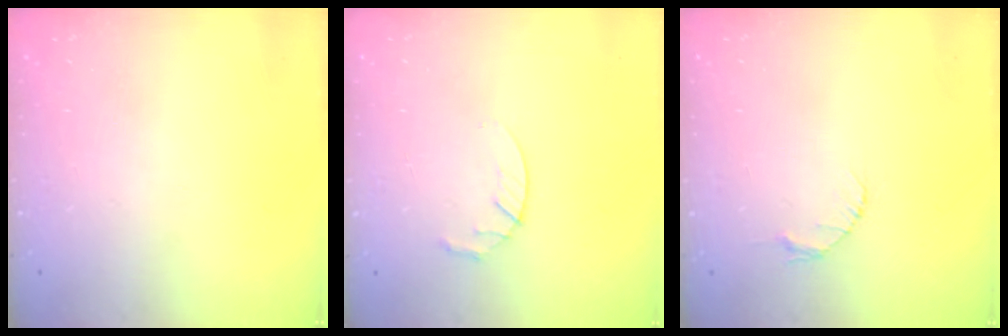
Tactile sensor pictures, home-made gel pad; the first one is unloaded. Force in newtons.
{"total": 3.0, "press": 2.9, "slide": 0.5}
{"total": 2.6, "press": 2.6, "slide": 0.3}